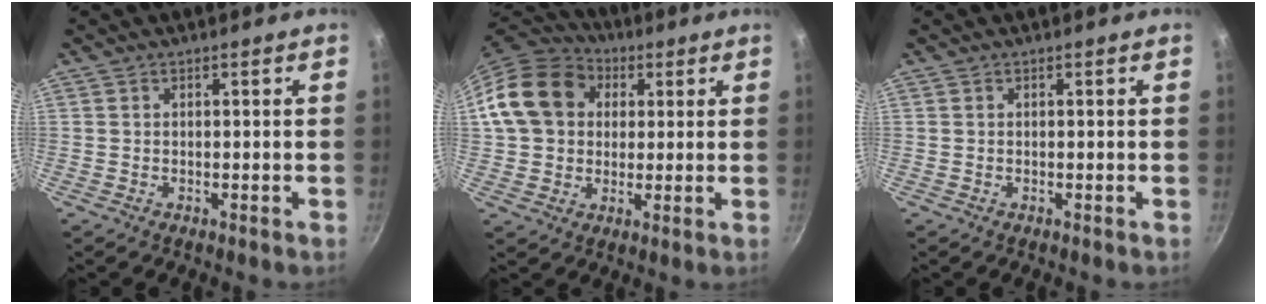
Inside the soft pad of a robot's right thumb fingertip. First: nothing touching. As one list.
[{"total": 17.5, "force": [4.3, 14.5, 8.9], "torque": [-0.137, 0.023, 0.069]}, {"total": 0.0}]